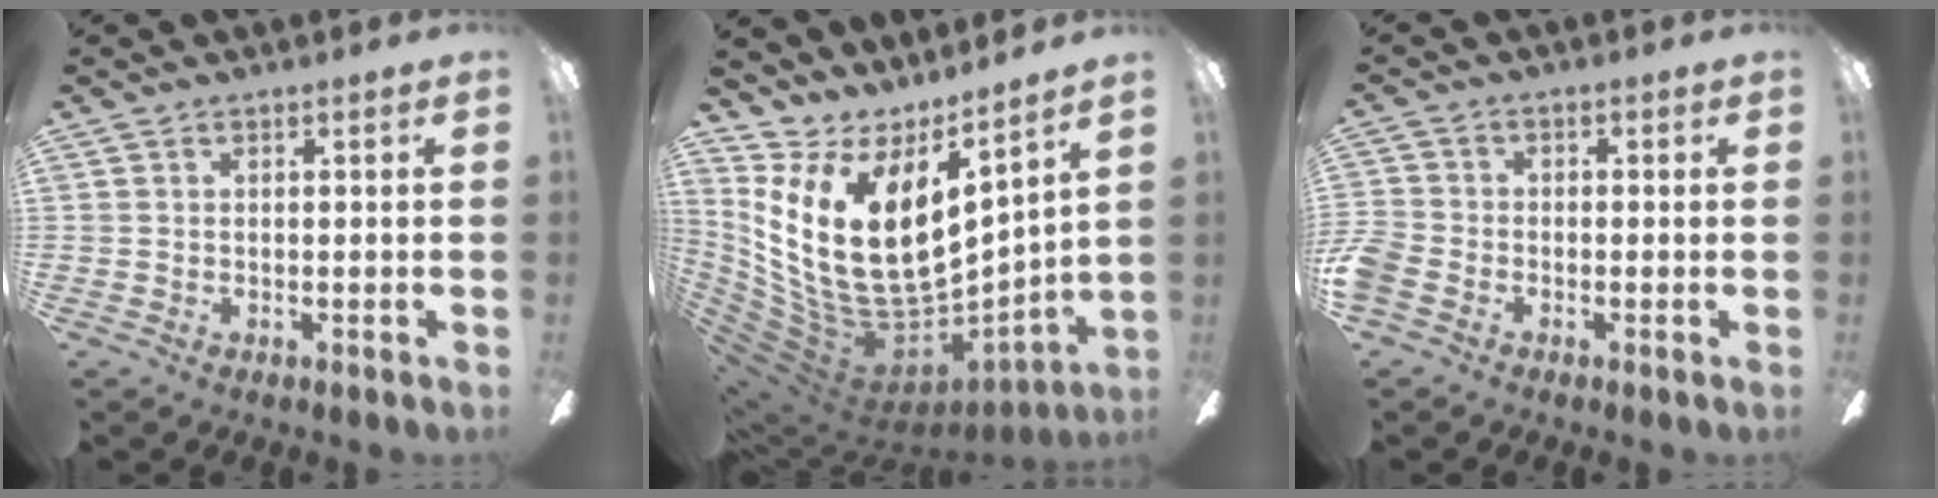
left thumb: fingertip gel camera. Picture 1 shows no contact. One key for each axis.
{"total": 22.7, "fx": 3.3, "fy": 11.6, "fz": 19.2, "tx": -0.425, "ty": -0.046, "tz": 0.071}
{"total": 4.5, "fx": -2.3, "fy": 3.4, "fz": 2.0, "tx": -0.043, "ty": 0.016, "tz": -0.041}